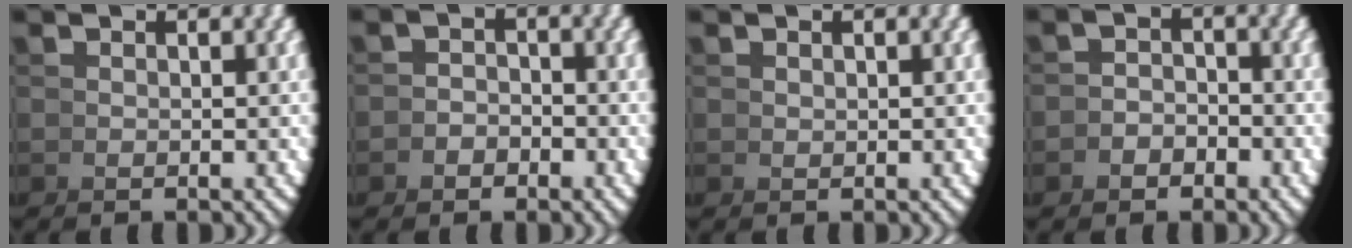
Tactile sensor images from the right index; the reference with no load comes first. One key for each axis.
{"total": 1.5, "fx": -1.4, "fy": 0.0, "fz": -0.4, "tx": 0.026, "ty": 0.001, "tz": -0.030}
{"total": 0.9, "fx": 0.7, "fy": -0.4, "fz": -0.1, "tx": -0.001, "ty": 0.000, "tz": 0.019}
{"total": 1.7, "fx": -1.7, "fy": 0.3, "fz": -0.3, "tx": 0.024, "ty": -0.001, "tz": -0.033}